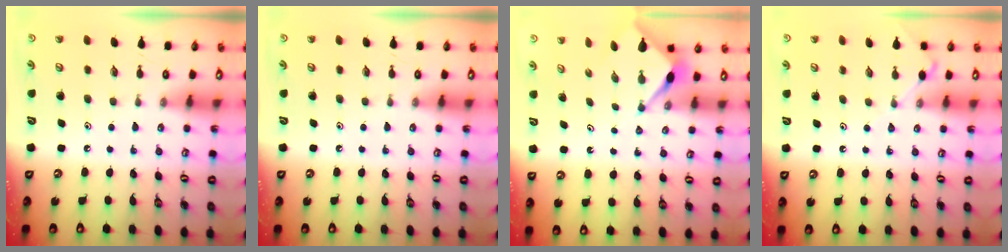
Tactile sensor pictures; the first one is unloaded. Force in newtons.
{"total": 0.0}
{"total": 2.9, "press": 2.9, "slide": 0.3}
{"total": 5.7, "press": 5.6, "slide": 0.7}